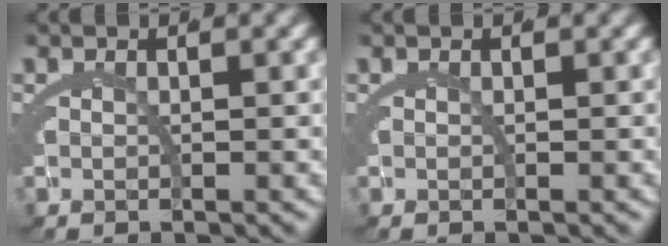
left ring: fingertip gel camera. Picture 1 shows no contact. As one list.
[{"total": 0.0}]